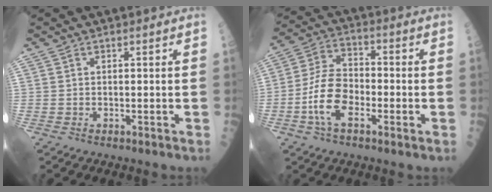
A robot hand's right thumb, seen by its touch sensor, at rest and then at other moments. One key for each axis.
{"total": 10.7, "fx": -3.1, "fy": 5.8, "fz": 8.4, "tx": -0.155, "ty": 0.030, "tz": -0.069}